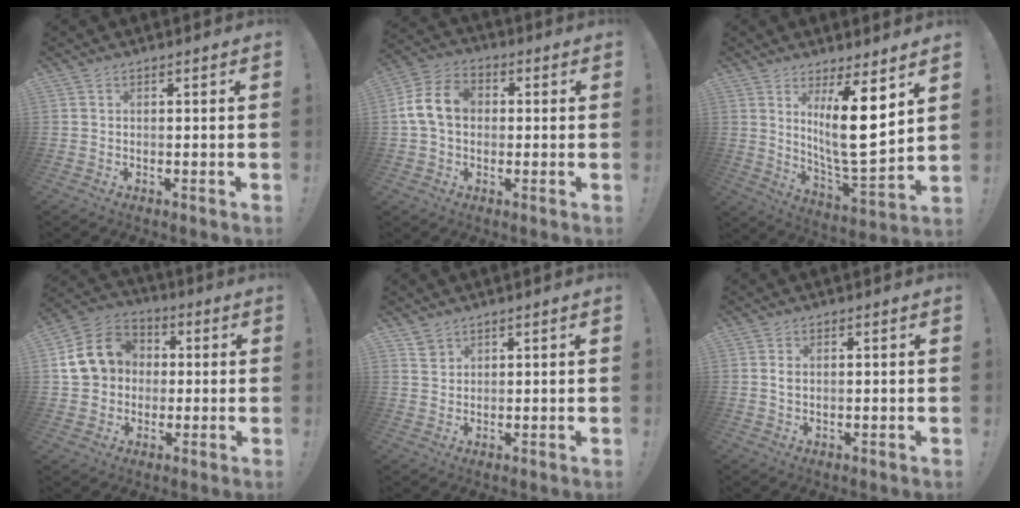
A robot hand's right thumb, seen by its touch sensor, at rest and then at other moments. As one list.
[{"total": 12.3, "force": [0.9, 9.2, 8.1], "torque": [-0.162, 0.015, 0.017]}, {"total": 15.0, "force": [5.5, 3.3, 13.6], "torque": [-0.228, -0.056, 0.081]}, {"total": 14.7, "force": [2.5, 12.8, 6.8], "torque": [-0.104, 0.011, 0.060]}, {"total": 2.8, "force": [2.2, 1.7, 0.5], "torque": [0.007, -0.019, 0.038]}, {"total": 1.5, "force": [0.5, 0.8, 1.2], "torque": [-0.023, 0.003, 0.007]}]